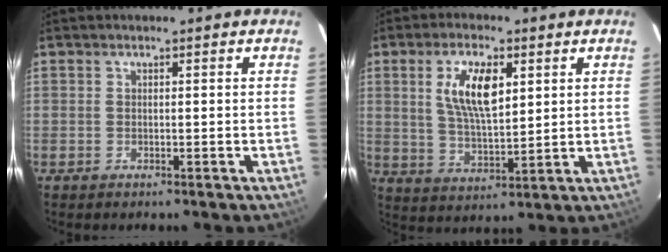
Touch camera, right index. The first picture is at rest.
{"total": 10.0, "force": [3.3, 4.2, 8.5], "torque": [-0.158, 0.005, 0.067]}